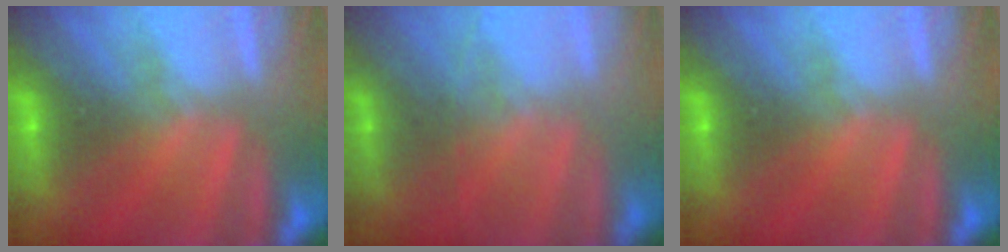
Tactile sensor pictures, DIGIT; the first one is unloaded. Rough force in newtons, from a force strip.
{"total": 1.8}
{"total": 0.0}